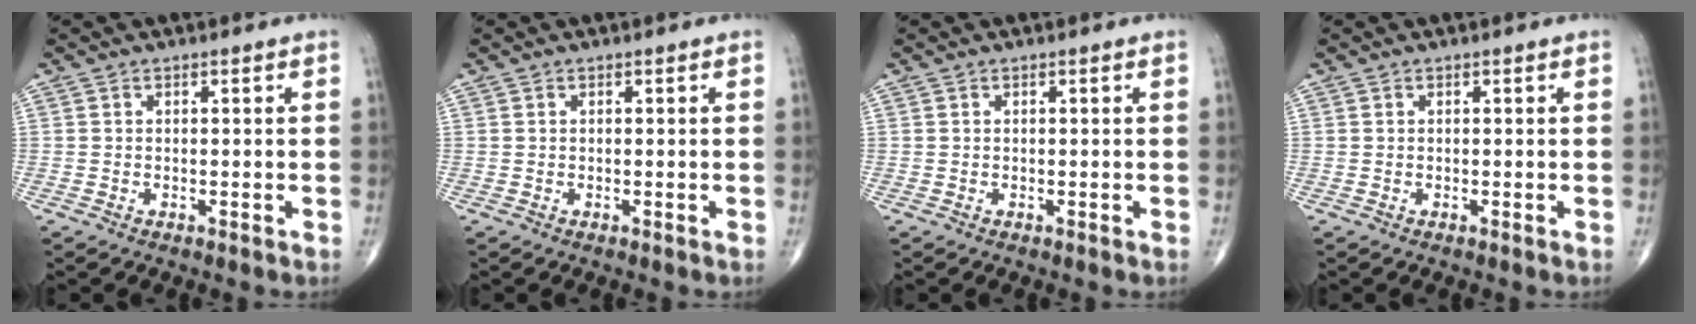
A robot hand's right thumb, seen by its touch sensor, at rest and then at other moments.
{"total": 0.0}
{"total": 0.0}
{"total": 0.0}